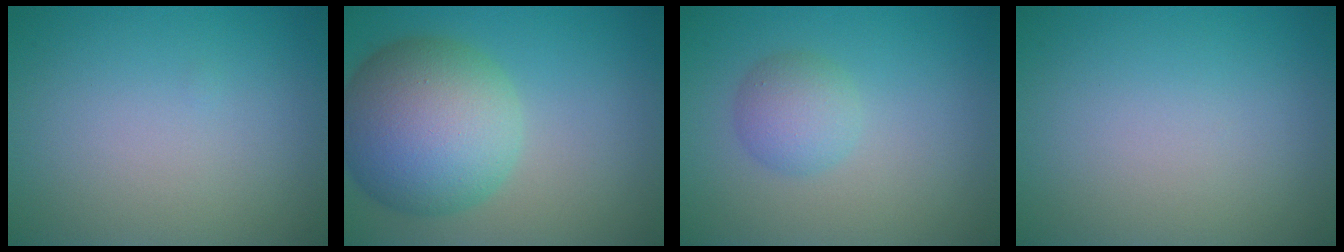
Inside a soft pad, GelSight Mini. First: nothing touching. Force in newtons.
{"total": 10.6, "press": 10.6, "slide": 0.6}
{"total": 2.6, "press": 2.6, "slide": 0.1}
{"total": 0.0}